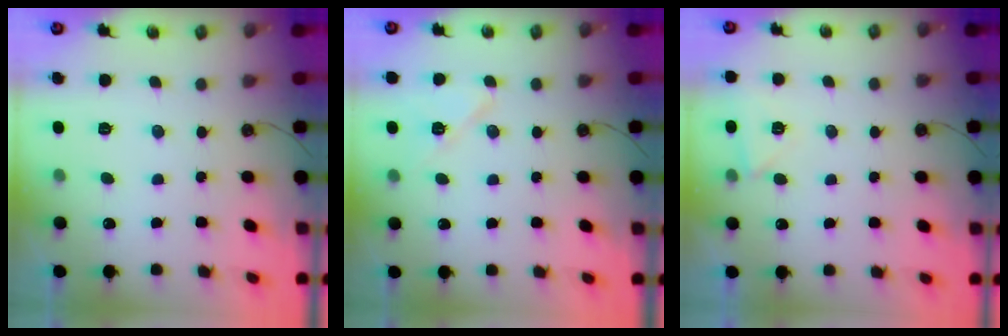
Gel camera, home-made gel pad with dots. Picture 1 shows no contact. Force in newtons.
{"total": 8.1, "press": 8.0, "slide": 1.2}
{"total": 3.5, "press": 3.5, "slide": 0.5}